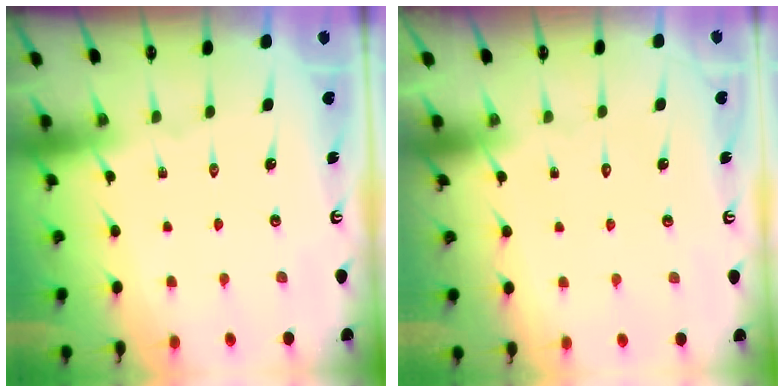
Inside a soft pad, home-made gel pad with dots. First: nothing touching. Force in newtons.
{"total": 1.5, "press": 1.5, "slide": 0.0}